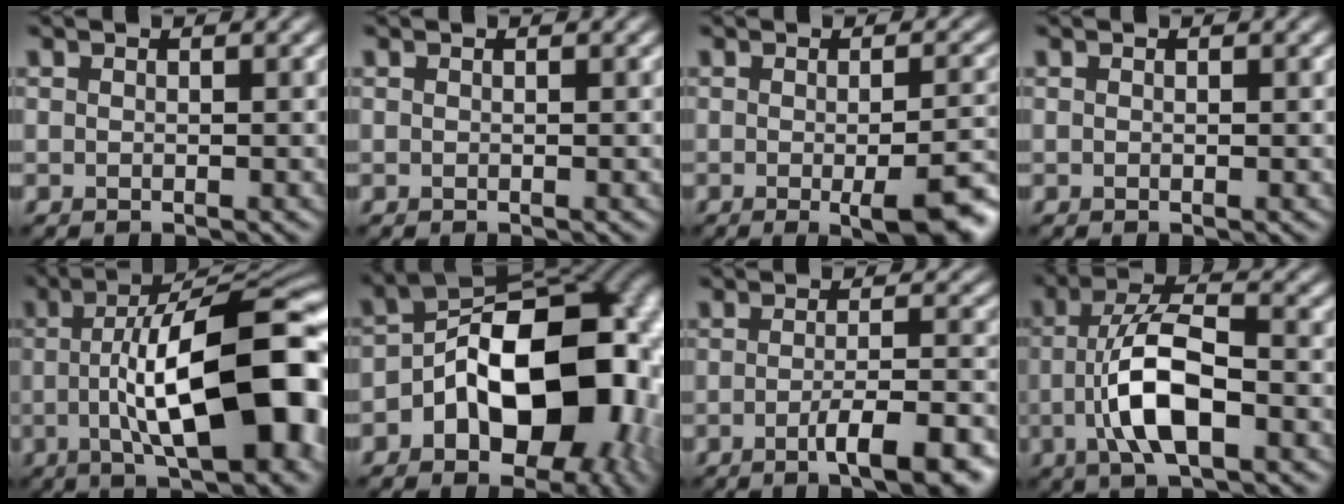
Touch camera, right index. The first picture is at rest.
{"total": 0.0}
{"total": 6.9, "force": [-2.2, 1.8, 6.4], "torque": [-0.079, -0.010, -0.022]}
{"total": 0.0}
{"total": 15.2, "force": [-1.4, 4.7, 14.4], "torque": [-0.174, 0.020, -0.030]}
{"total": 16.2, "force": [-3.3, 9.9, 12.5], "torque": [-0.140, -0.001, -0.059]}
{"total": 6.7, "force": [-3.2, 1.5, 5.6], "torque": [-0.077, 0.004, -0.048]}
{"total": 7.0, "force": [-1.8, 2.6, 6.3], "torque": [-0.118, 0.008, -0.037]}